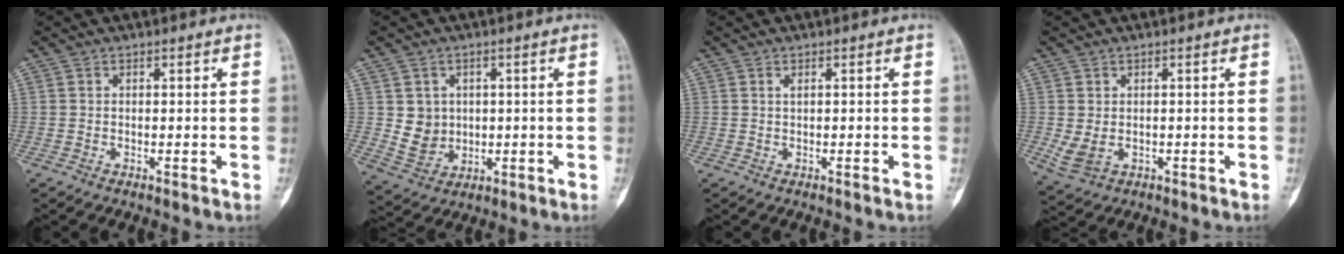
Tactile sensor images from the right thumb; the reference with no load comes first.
{"total": 6.2, "force": [0.8, 5.6, 2.5], "torque": [-0.015, -0.006, 0.026]}
{"total": 0.6, "force": [0.1, 0.0, 0.6], "torque": [-0.011, -0.001, 0.002]}
{"total": 3.8, "force": [-0.4, 2.7, 2.6], "torque": [-0.056, -0.004, 0.007]}